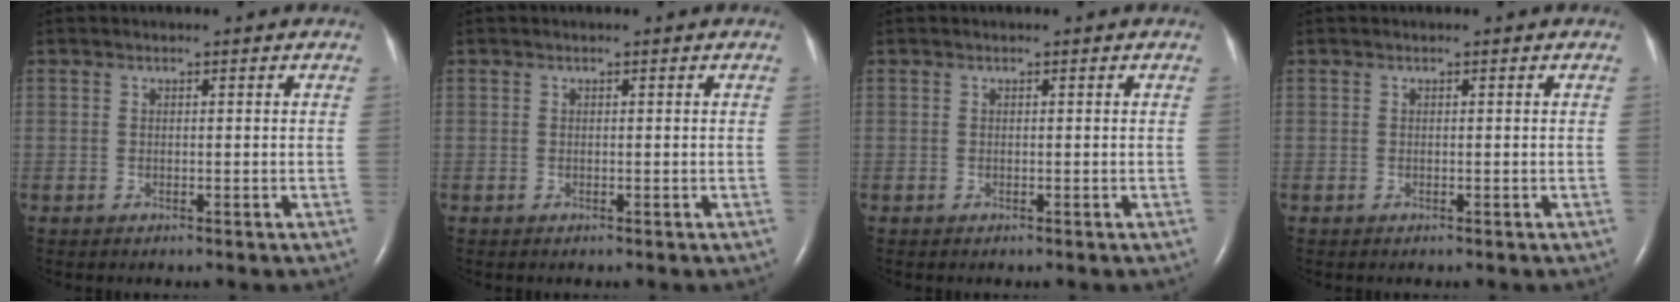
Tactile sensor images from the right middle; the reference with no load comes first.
{"total": 0.0}
{"total": 0.0}
{"total": 0.0}